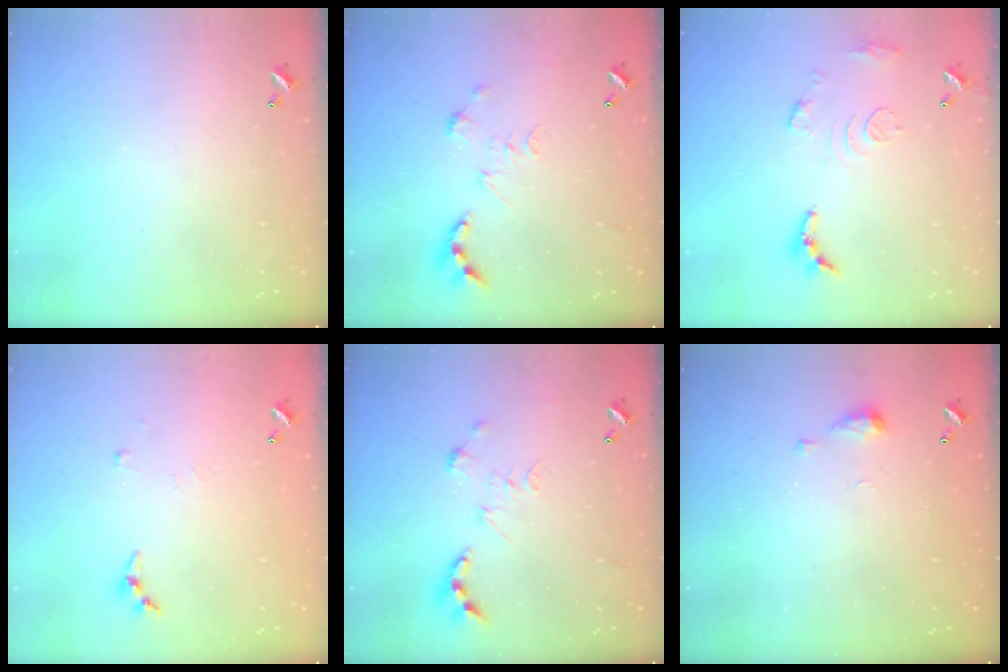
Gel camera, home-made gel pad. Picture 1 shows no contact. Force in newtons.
{"total": 0.0}
{"total": 11.0, "press": 10.9, "slide": 0.9}
{"total": 4.1, "press": 4.1, "slide": 0.5}
{"total": 0.0}
{"total": 5.2, "press": 5.1, "slide": 0.7}